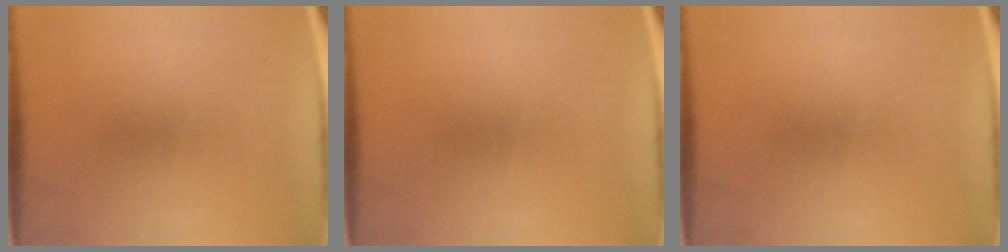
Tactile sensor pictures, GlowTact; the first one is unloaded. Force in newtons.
{"total": 0.0}
{"total": 0.0}